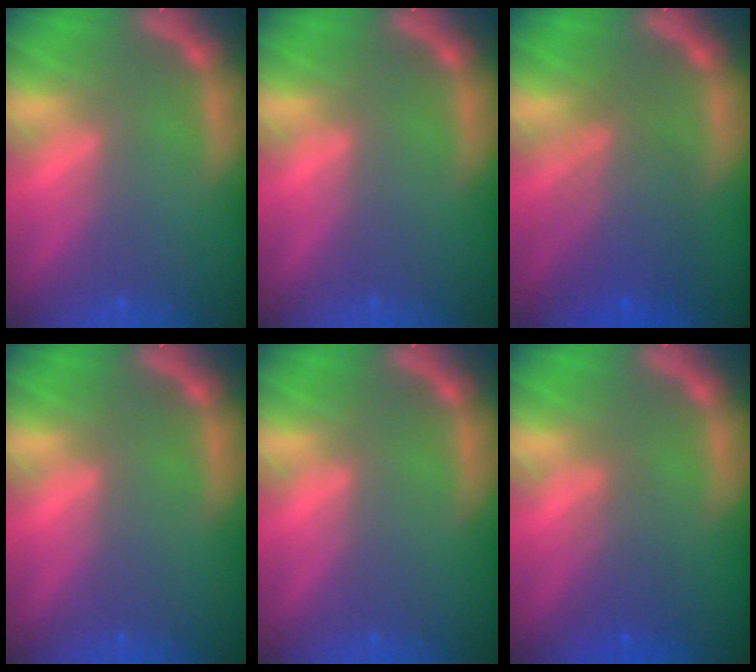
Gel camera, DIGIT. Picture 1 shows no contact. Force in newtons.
{"total": 0.0}
{"total": 6.1}
{"total": 0.0}
{"total": 0.0}
{"total": 2.5}